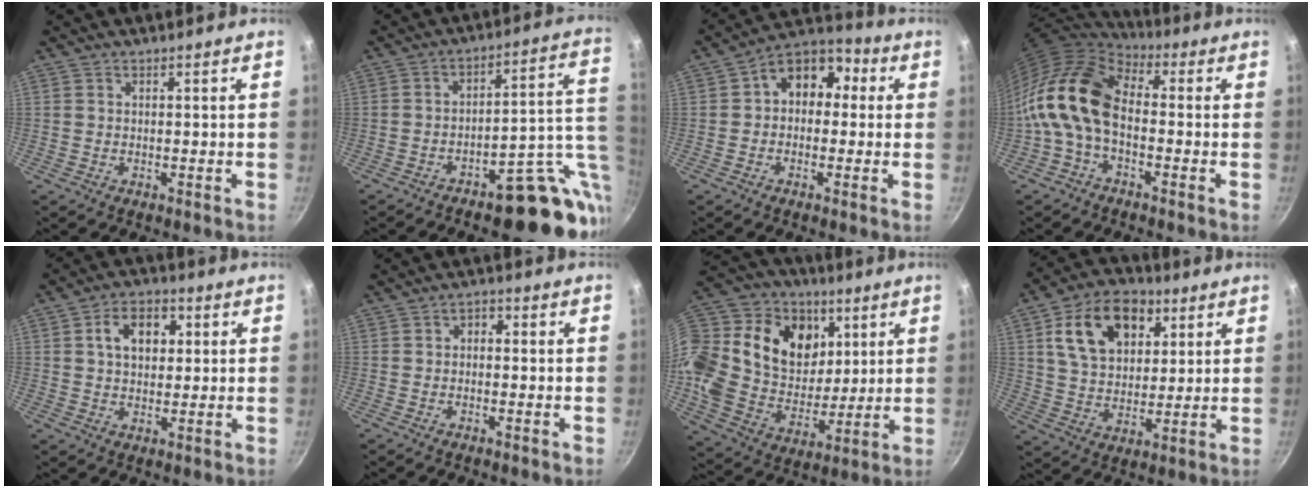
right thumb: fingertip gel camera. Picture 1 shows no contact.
{"total": 18.4, "force": [-7.1, 7.9, 15.0], "torque": [-0.124, 0.041, -0.092]}
{"total": 10.8, "force": [1.3, 8.2, 6.8], "torque": [-0.058, 0.032, -0.004]}
{"total": 13.9, "force": [-1.8, 8.4, 10.9], "torque": [-0.195, 0.032, -0.054]}
{"total": 8.4, "force": [2.1, 5.8, 5.6], "torque": [-0.064, 0.008, 0.025]}
{"total": 2.2, "force": [-0.2, 1.6, 1.4], "torque": [-0.019, 0.010, -0.009]}
{"total": 31.8, "force": [10.5, 23.5, 18.6], "torque": [-0.370, 0.001, 0.185]}
{"total": 16.5, "force": [6.2, 11.1, 10.5], "torque": [-0.149, -0.004, 0.100]}